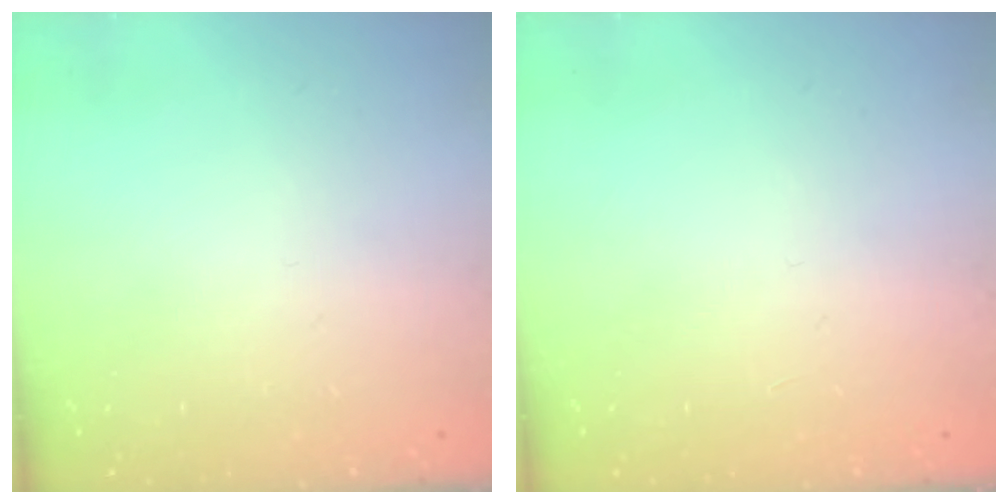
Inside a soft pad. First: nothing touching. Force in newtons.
{"total": 0.0}